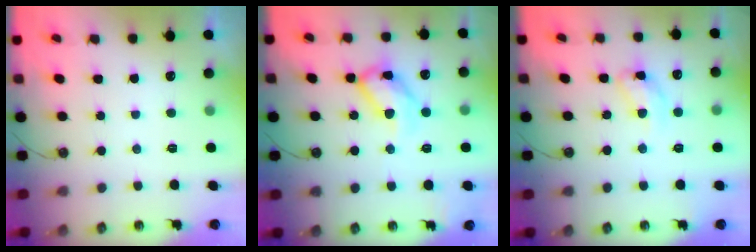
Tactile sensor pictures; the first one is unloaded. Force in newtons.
{"total": 14.9, "press": 14.8, "slide": 1.6}
{"total": 11.1, "press": 11.0, "slide": 0.7}